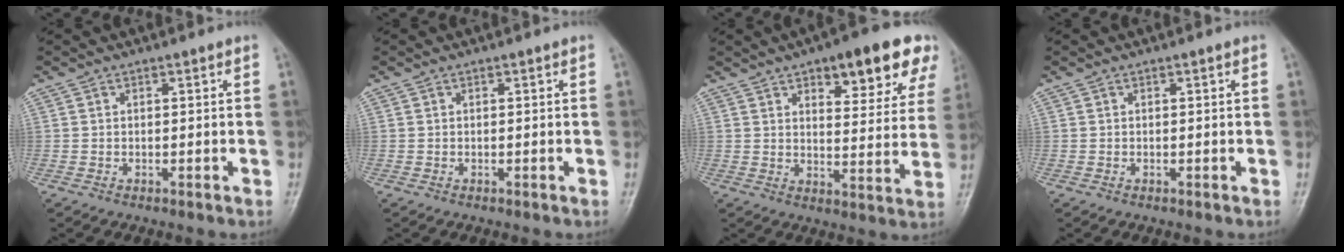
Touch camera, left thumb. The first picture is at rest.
{"total": 0.0}
{"total": 15.5, "force": [8.9, 6.0, 11.2], "torque": [-0.095, -0.033, 0.115]}
{"total": 0.0}